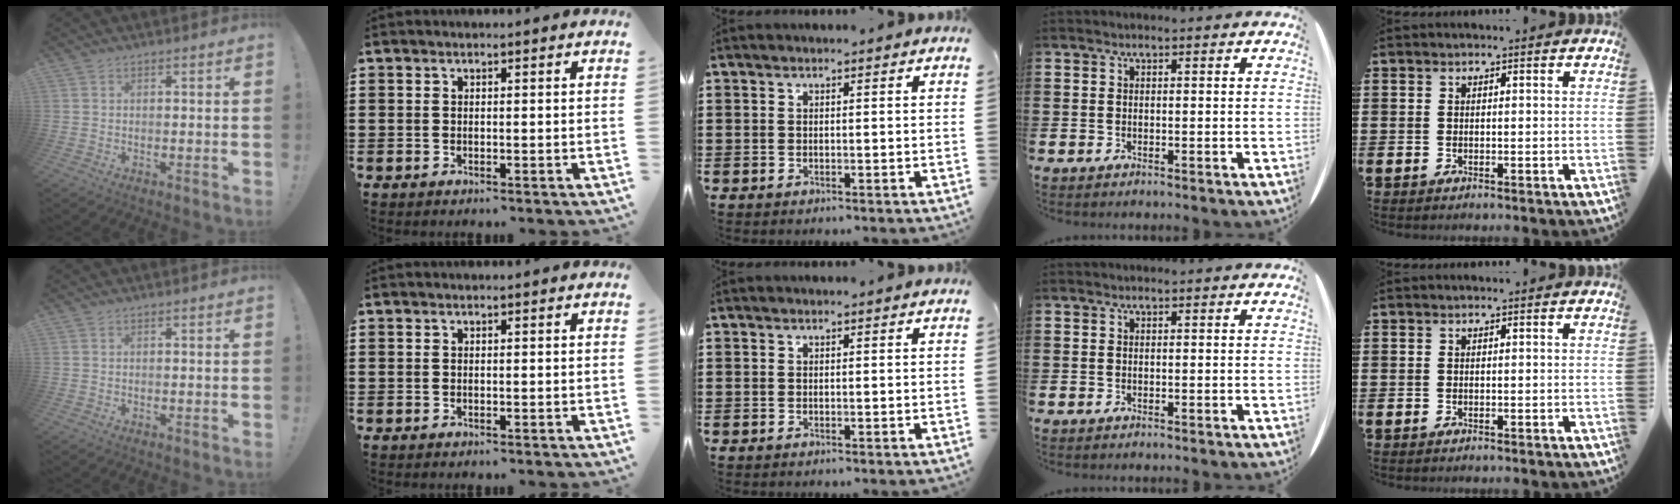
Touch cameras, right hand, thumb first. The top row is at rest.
{}